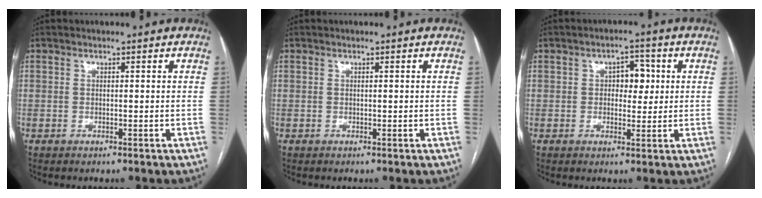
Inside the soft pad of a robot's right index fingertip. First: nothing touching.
{"total": 0.0}
{"total": 4.3, "force": [0.7, 2.5, 3.4], "torque": [-0.046, 0.012, 0.012]}